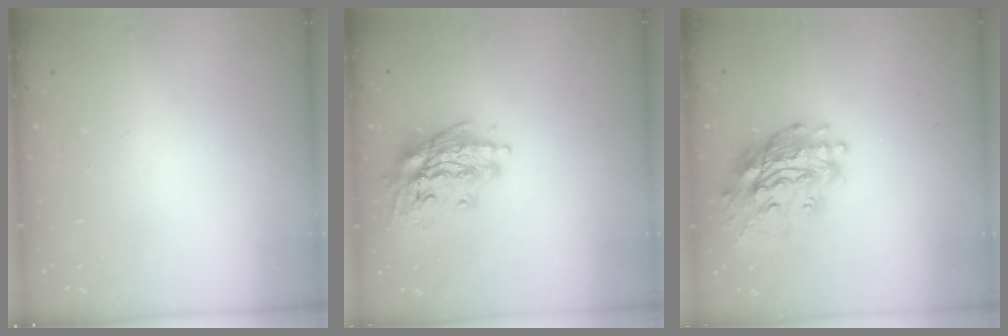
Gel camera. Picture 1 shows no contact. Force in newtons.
{"total": 16.1, "press": 15.9, "slide": 2.1}
{"total": 20.0, "press": 19.9, "slide": 2.0}